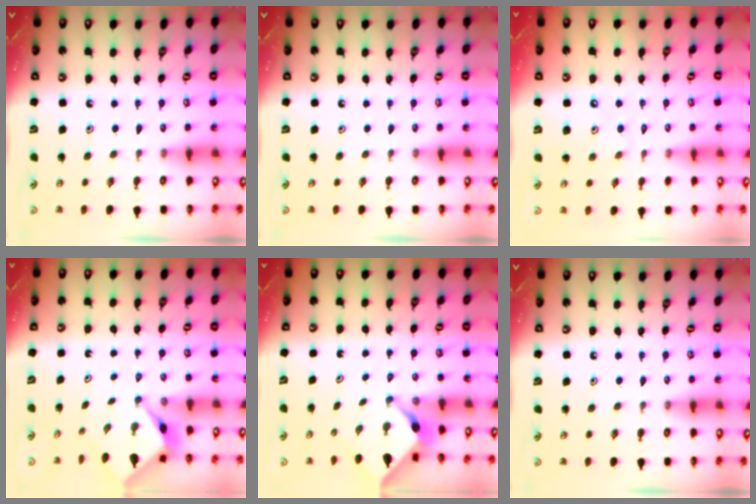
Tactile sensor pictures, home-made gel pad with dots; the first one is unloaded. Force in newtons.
{"total": 0.0}
{"total": 1.8, "press": 1.8, "slide": 0.3}
{"total": 2.5, "press": 2.5, "slide": 0.1}
{"total": 3.1, "press": 3.1, "slide": 0.3}
{"total": 0.0}